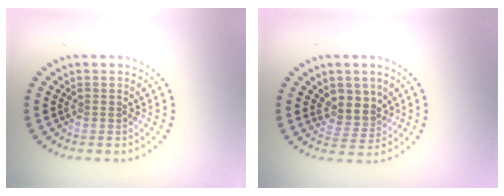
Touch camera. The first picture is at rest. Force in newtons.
{"total": 3.1, "press": 2.6, "slide": 1.7}